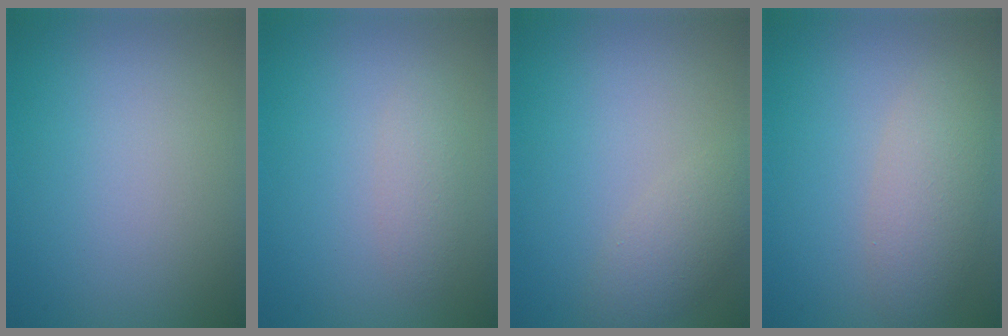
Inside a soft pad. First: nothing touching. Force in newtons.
{"total": 1.5, "press": 1.5, "slide": 0.1}
{"total": 2.4, "press": 2.4, "slide": 0.2}
{"total": 3.6, "press": 3.6, "slide": 0.2}